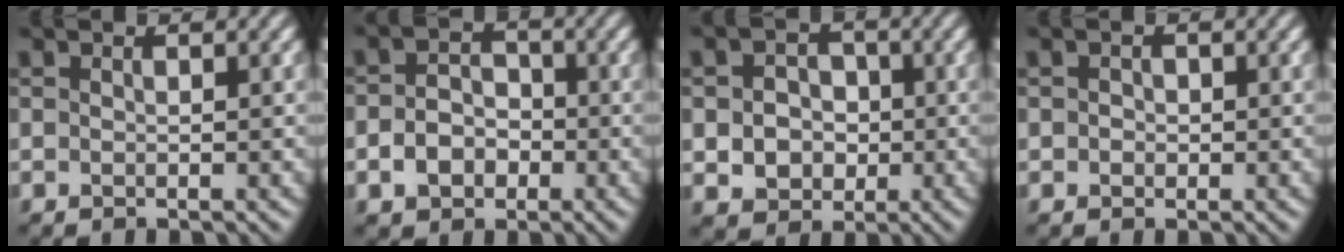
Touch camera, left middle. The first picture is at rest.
{"total": 3.3, "force": [-1.6, 2.3, 1.6], "torque": [-0.028, -0.001, -0.029]}
{"total": 4.1, "force": [-0.8, 3.5, 2.0], "torque": [-0.025, -0.005, -0.018]}
{"total": 0.7, "force": [-0.1, 0.7, 0.1], "torque": [0.004, -0.001, -0.003]}